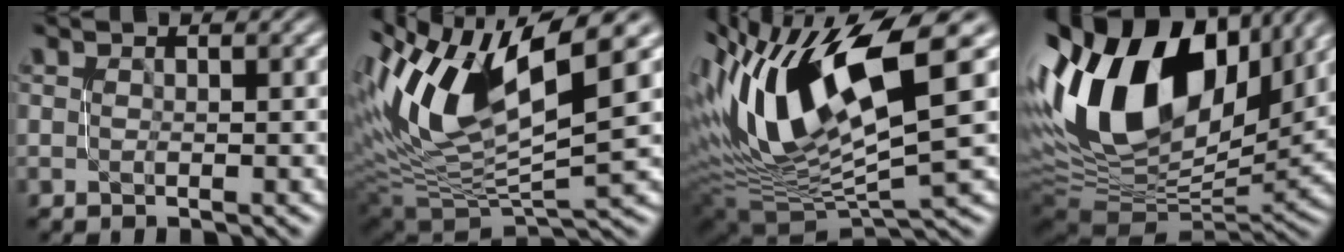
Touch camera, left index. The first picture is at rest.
{"total": 11.5, "force": [4.7, 4.3, 9.6], "torque": [-0.189, 0.012, 0.091]}
{"total": 12.6, "force": [3.3, 4.8, 11.1], "torque": [-0.226, 0.011, 0.064]}
{"total": 15.2, "force": [4.5, 9.2, 11.2], "torque": [-0.217, 0.018, 0.075]}